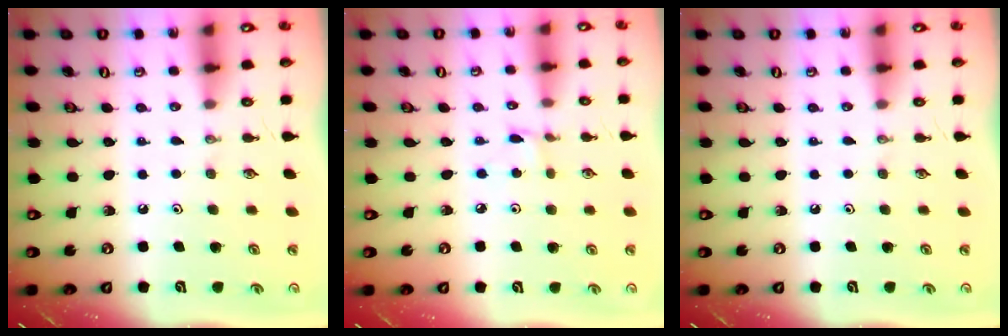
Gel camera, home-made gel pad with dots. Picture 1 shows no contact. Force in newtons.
{"total": 1.2, "press": 1.2, "slide": 0.1}
{"total": 0.0}